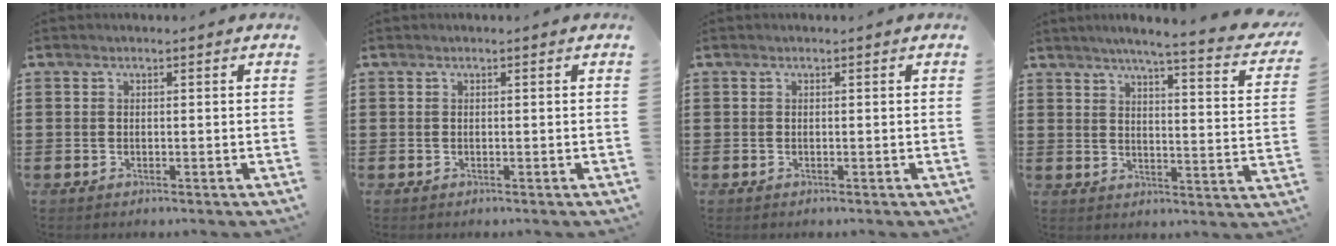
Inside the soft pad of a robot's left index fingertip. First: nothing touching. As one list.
[{"total": 0.0}, {"total": 0.0}, {"total": 4.8, "force": [3.9, -0.7, 2.8], "torque": [-0.065, -0.034, 0.056]}]